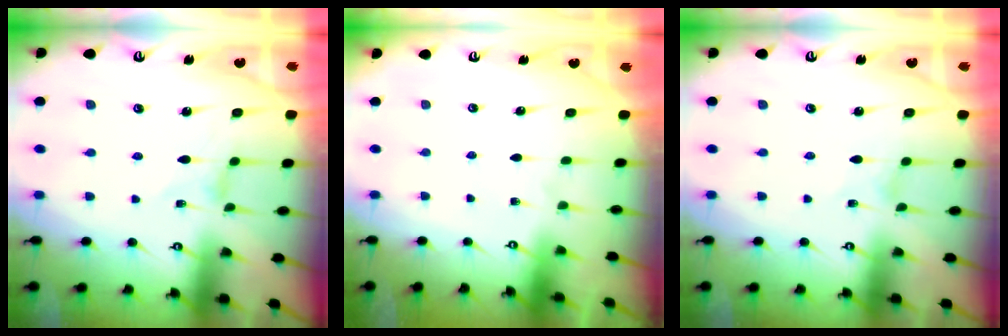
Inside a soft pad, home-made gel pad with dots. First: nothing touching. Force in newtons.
{"total": 0.0}
{"total": 0.0}